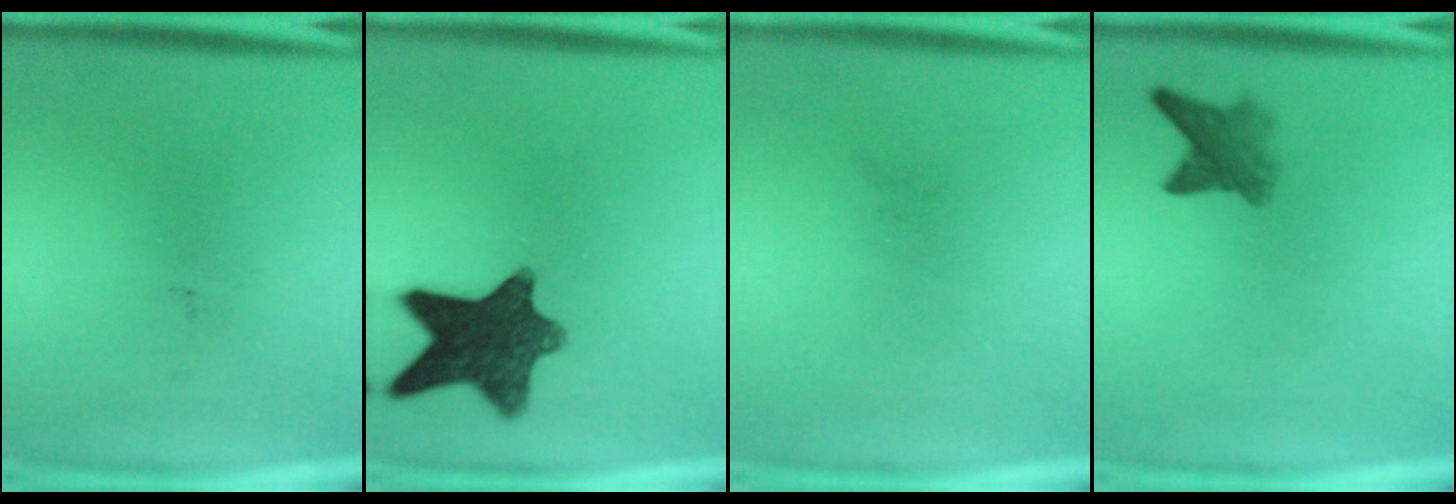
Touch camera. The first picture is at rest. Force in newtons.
{"total": 12.1}
{"total": 0.0}
{"total": 3.7}